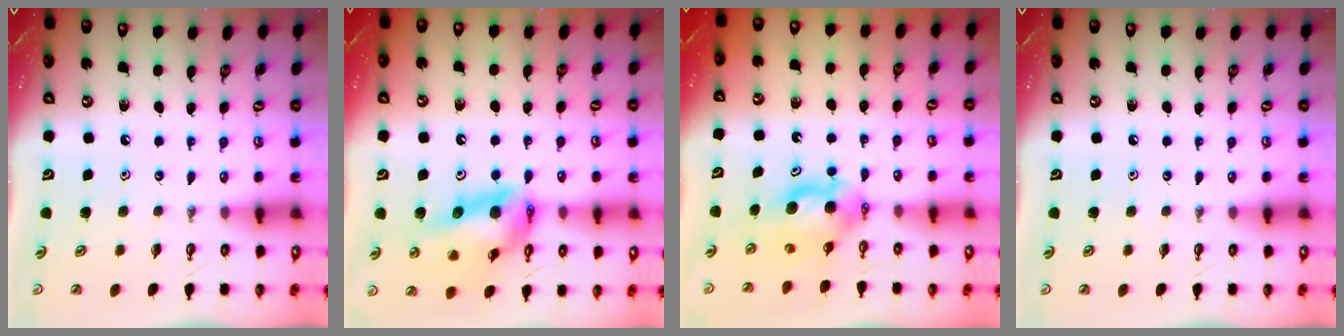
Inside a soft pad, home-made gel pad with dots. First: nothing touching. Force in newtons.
{"total": 15.2, "press": 15.2, "slide": 1.5}
{"total": 5.8, "press": 5.6, "slide": 1.2}
{"total": 0.0}